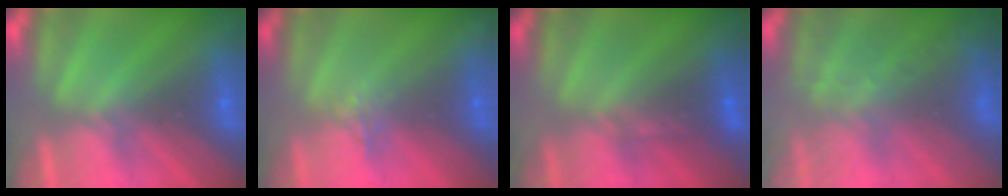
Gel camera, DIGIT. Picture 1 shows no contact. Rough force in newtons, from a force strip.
{"total": 1.2}
{"total": 2.3}
{"total": 7.8}